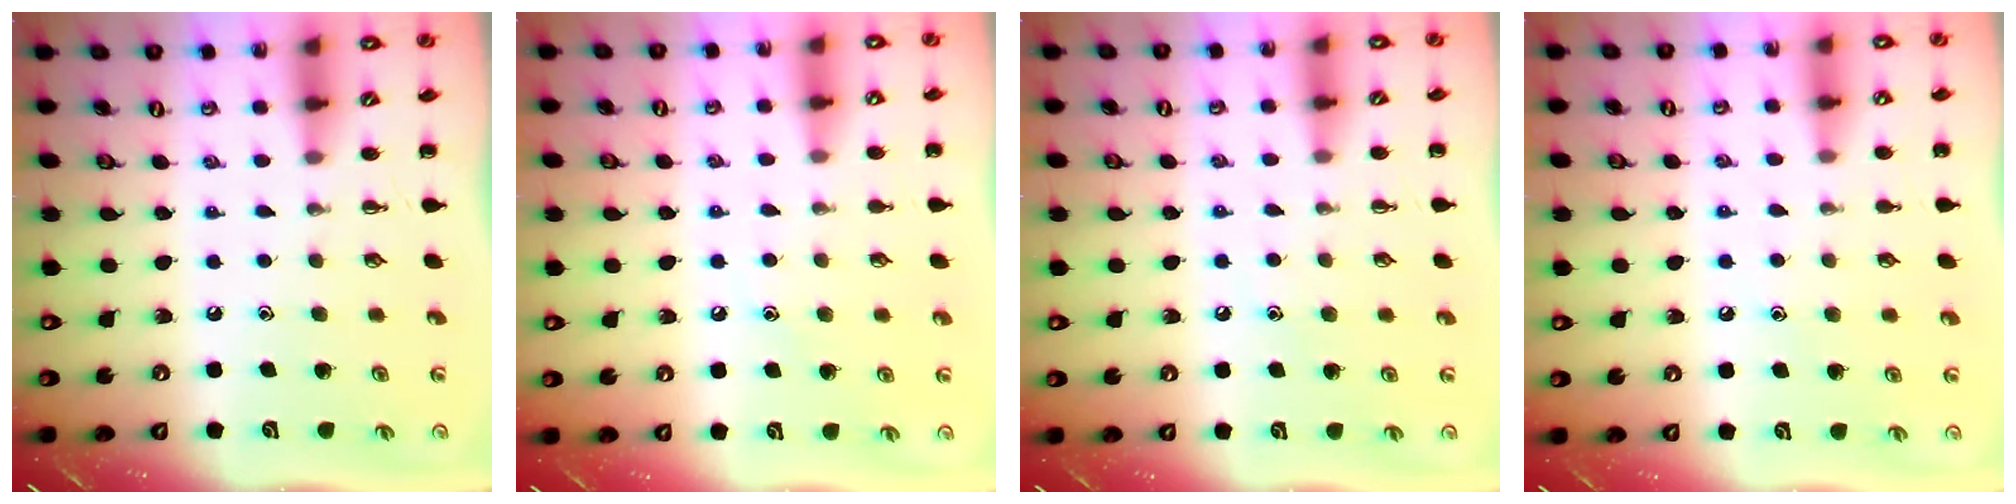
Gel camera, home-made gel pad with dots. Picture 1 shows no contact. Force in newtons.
{"total": 6.9, "press": 6.6, "slide": 1.8}
{"total": 5.6, "press": 5.4, "slide": 1.6}
{"total": 6.6, "press": 6.3, "slide": 2.0}